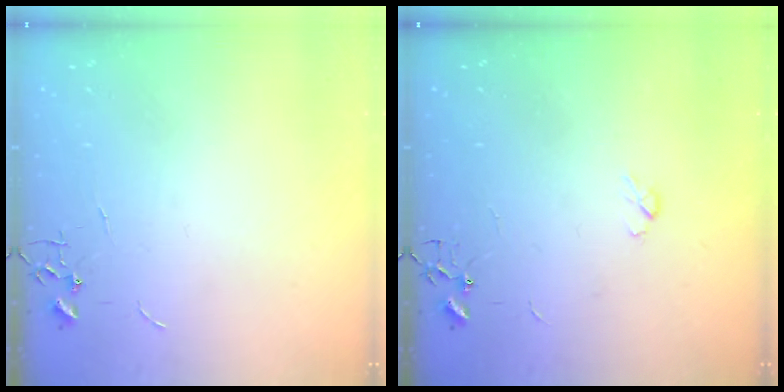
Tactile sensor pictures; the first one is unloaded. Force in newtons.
{"total": 3.3, "press": 3.3, "slide": 0.6}